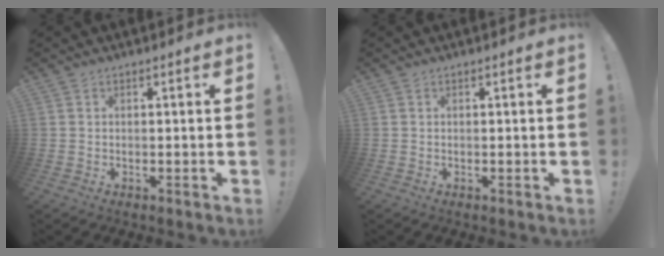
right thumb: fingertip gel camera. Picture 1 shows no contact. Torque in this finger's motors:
{"motor_torque": [-0.09, 0.09, 0.15, -0.03, -0.01]}